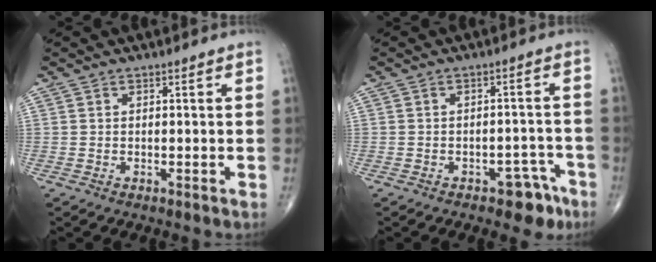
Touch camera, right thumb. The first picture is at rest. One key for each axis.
{"total": 5.7, "fx": -3.6, "fy": 3.0, "fz": 3.1, "tx": -0.014, "ty": 0.034, "tz": -0.042}